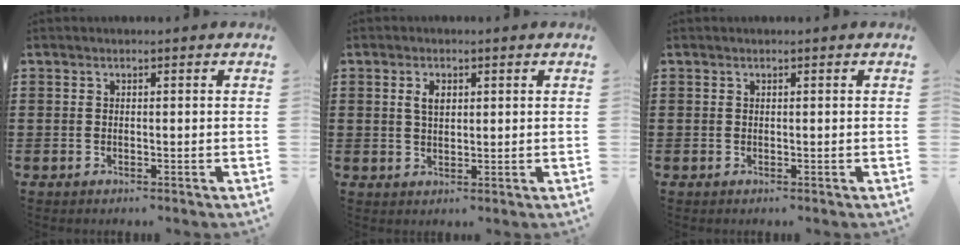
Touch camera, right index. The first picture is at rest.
{"total": 2.6, "force": [0.8, 1.4, 2.0], "torque": [-0.045, 0.006, 0.013]}
{"total": 0.0}